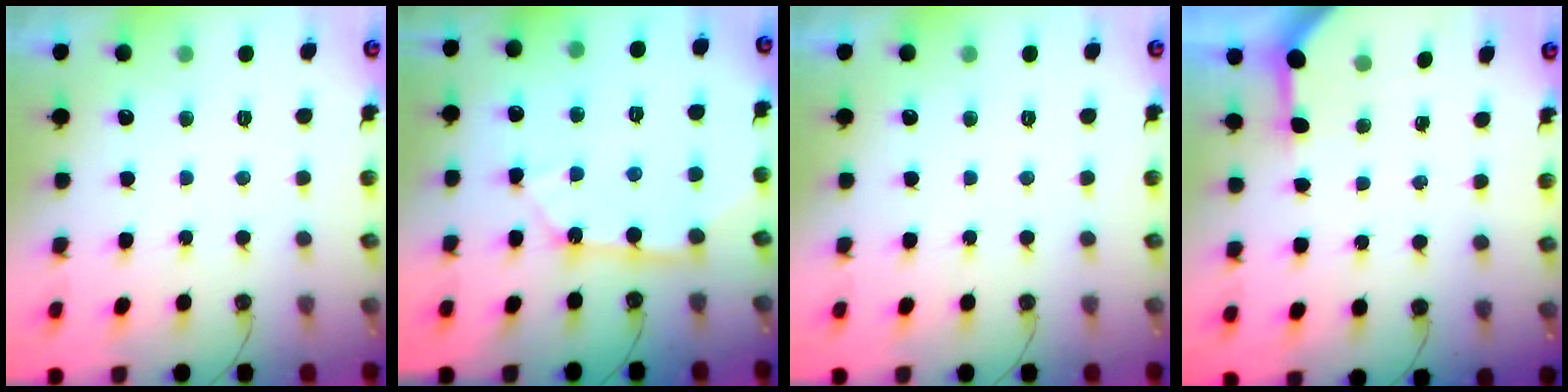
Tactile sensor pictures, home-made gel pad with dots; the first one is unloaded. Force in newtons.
{"total": 10.9, "press": 10.8, "slide": 1.4}
{"total": 0.0}
{"total": 3.1, "press": 3.1, "slide": 0.4}